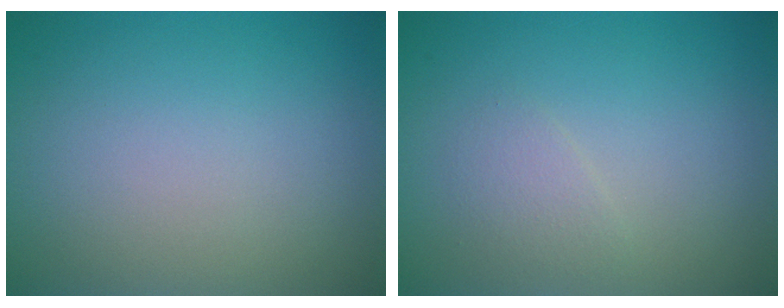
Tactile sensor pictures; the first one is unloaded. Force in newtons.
{"total": 1.3, "press": 1.3, "slide": 0.0}